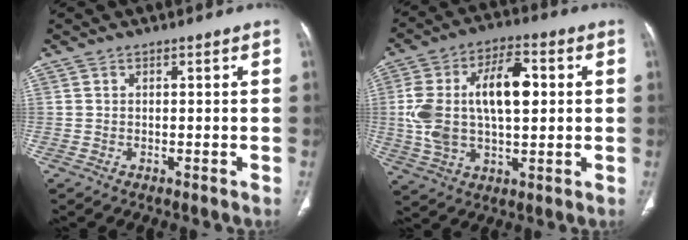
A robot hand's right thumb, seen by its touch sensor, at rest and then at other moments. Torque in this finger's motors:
{"motor_torque": [2.04, 2.12, 1.56, 0.29, 0.20]}